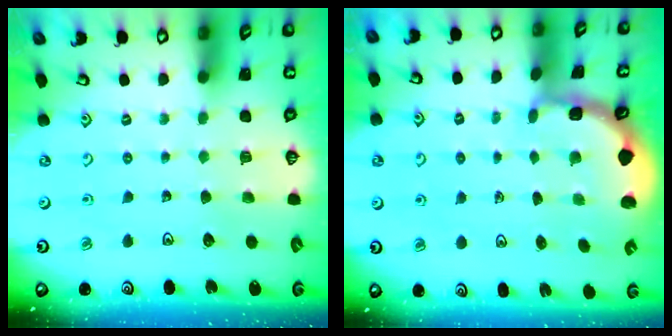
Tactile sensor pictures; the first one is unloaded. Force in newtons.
{"total": 2.0, "press": 2.0, "slide": 0.3}